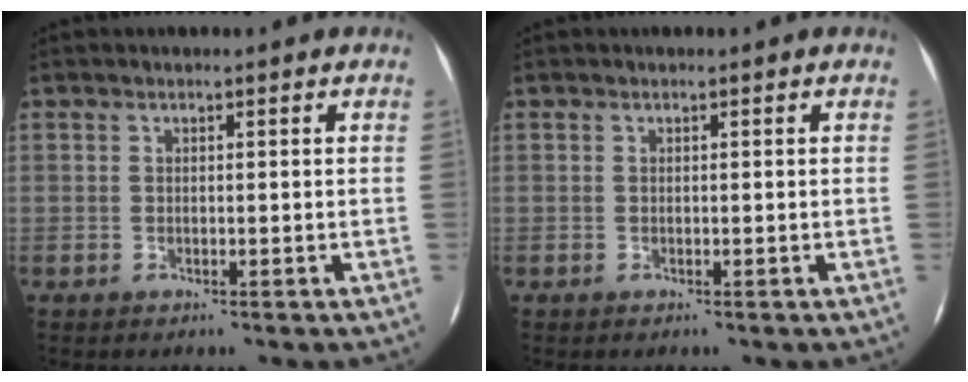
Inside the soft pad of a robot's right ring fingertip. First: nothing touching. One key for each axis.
{"total": 0.0}